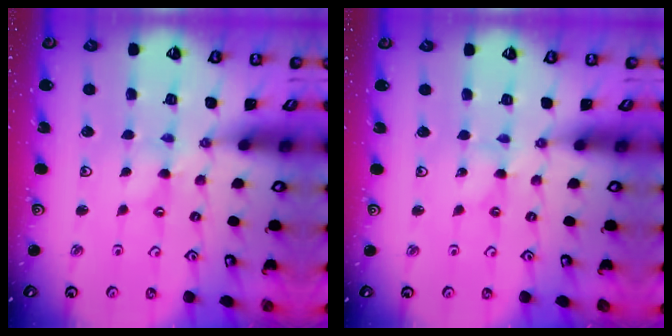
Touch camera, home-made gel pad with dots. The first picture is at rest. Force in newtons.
{"total": 0.0}